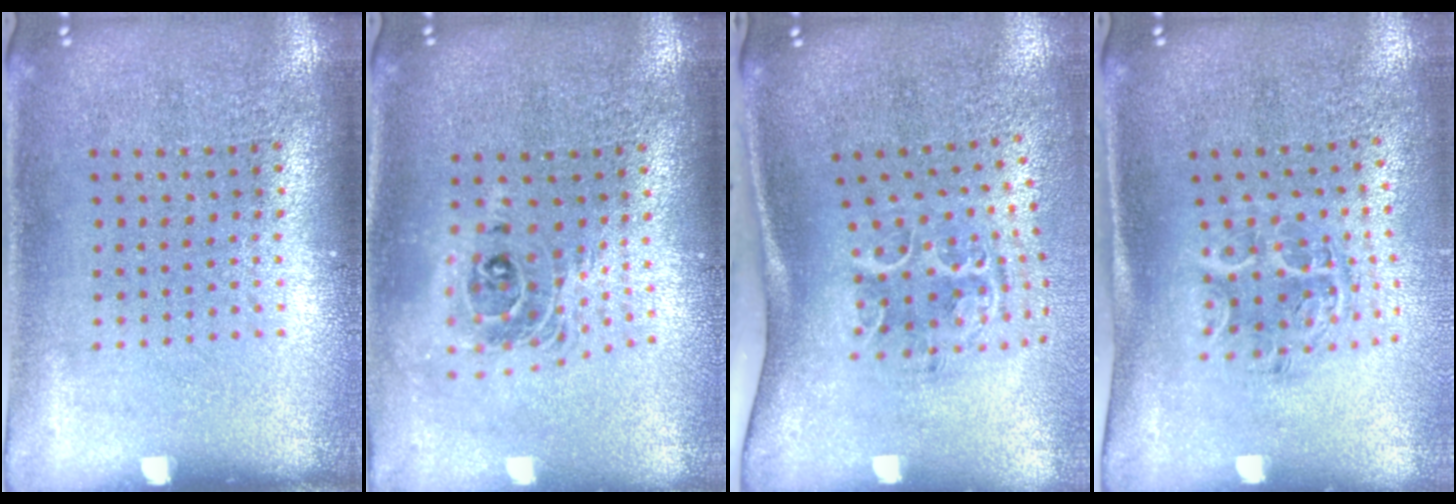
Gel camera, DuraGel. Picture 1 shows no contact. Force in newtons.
{"total": 1.8, "press": 1.4, "slide": 1.1}
{"total": 1.7, "press": 1.3, "slide": 1.1}
{"total": 1.1, "press": 1.1, "slide": 0.2}